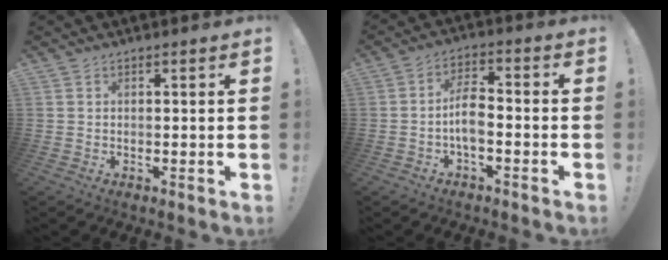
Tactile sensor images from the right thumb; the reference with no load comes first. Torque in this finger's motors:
{"motor_torque": [1.02, 0.86, 0.64, -0.60, 0.16]}